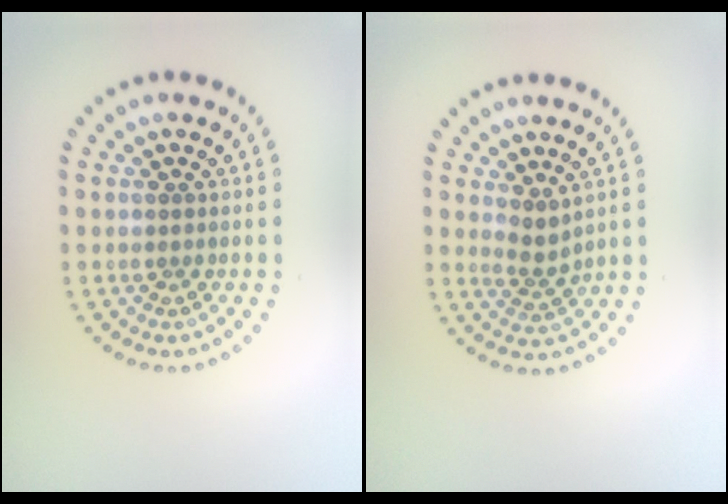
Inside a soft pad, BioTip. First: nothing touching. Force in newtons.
{"total": 1.9, "press": 1.2, "slide": 1.5}